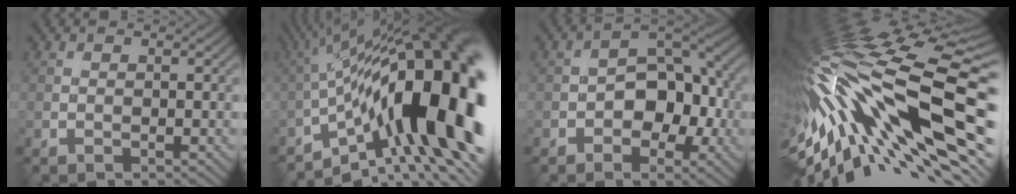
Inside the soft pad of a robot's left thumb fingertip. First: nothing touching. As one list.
[{"total": 20.6, "force": [-3.4, 7.3, 18.9], "torque": [-0.270, 0.019, -0.066]}, {"total": 7.7, "force": [-2.0, 5.1, 5.4], "torque": [-0.058, 0.008, -0.042]}, {"total": 19.7, "force": [-4.2, 8.4, 17.3], "torque": [-0.347, -0.046, -0.068]}]